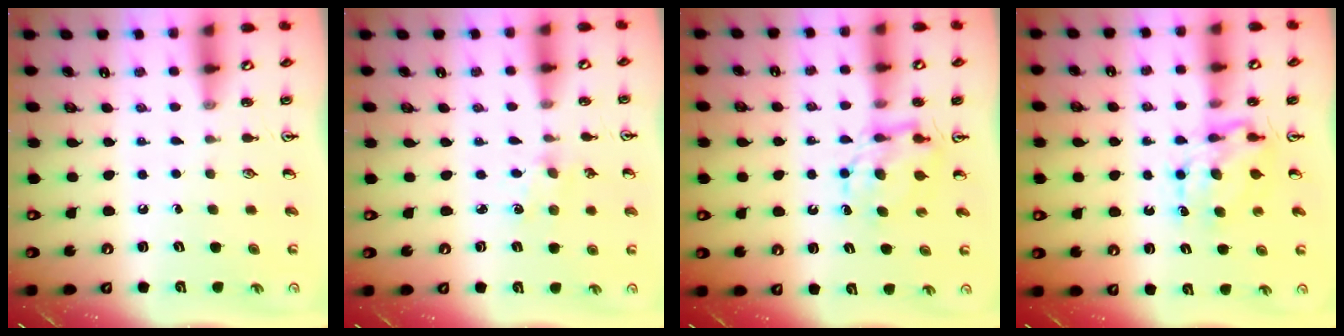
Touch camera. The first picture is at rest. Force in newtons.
{"total": 1.3, "press": 1.3, "slide": 0.2}
{"total": 7.2, "press": 7.1, "slide": 0.4}
{"total": 7.2, "press": 7.1, "slide": 0.6}